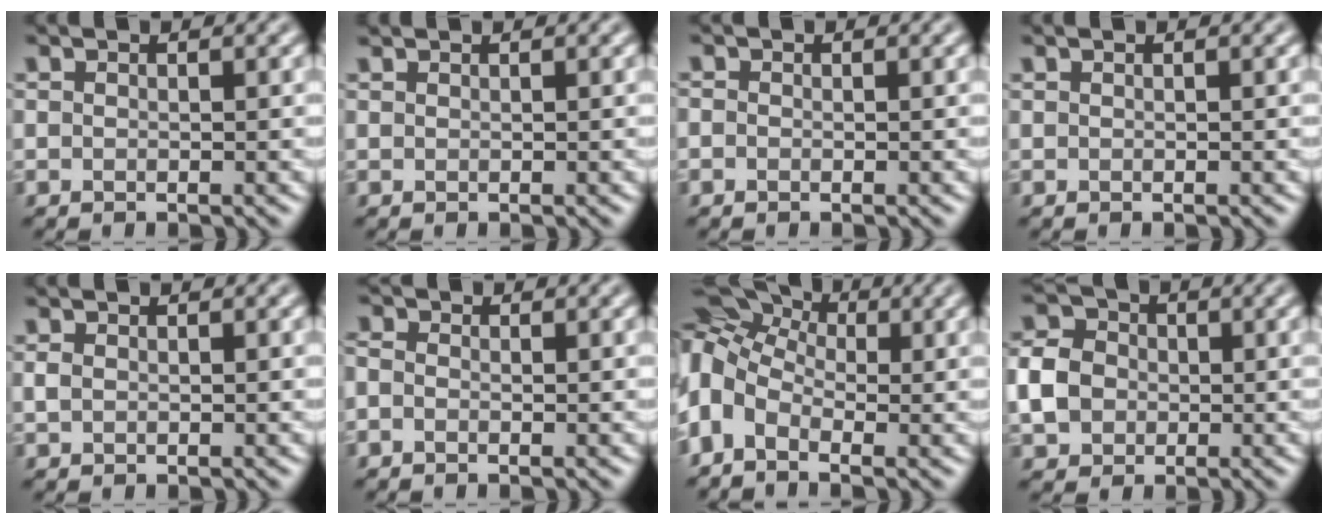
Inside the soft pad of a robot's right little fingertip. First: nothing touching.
{"total": 0.0}
{"total": 0.6, "force": [-0.3, 0.4, 0.3], "torque": [-0.003, -0.004, -0.008]}
{"total": 0.0}
{"total": 0.7, "force": [0.0, 0.5, 0.5], "torque": [-0.009, -0.001, -0.001]}
{"total": 1.4, "force": [-0.4, 1.0, 0.9], "torque": [-0.020, -0.001, -0.020]}
{"total": 10.1, "force": [0.4, 7.1, 7.2], "torque": [-0.152, 0.022, -0.005]}
{"total": 4.6, "force": [-0.5, 3.9, 2.3], "torque": [-0.051, 0.006, -0.018]}